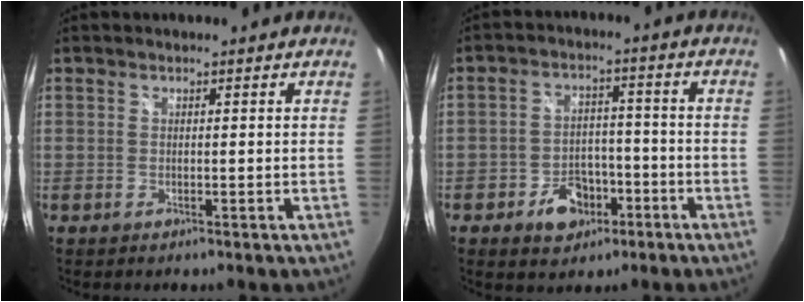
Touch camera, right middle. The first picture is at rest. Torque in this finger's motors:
{"motor_torque": [0.70, -0.43, 0.07, 0.05]}